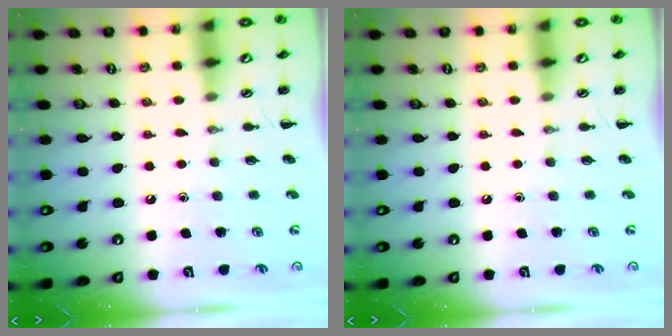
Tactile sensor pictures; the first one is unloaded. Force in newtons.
{"total": 0.0}